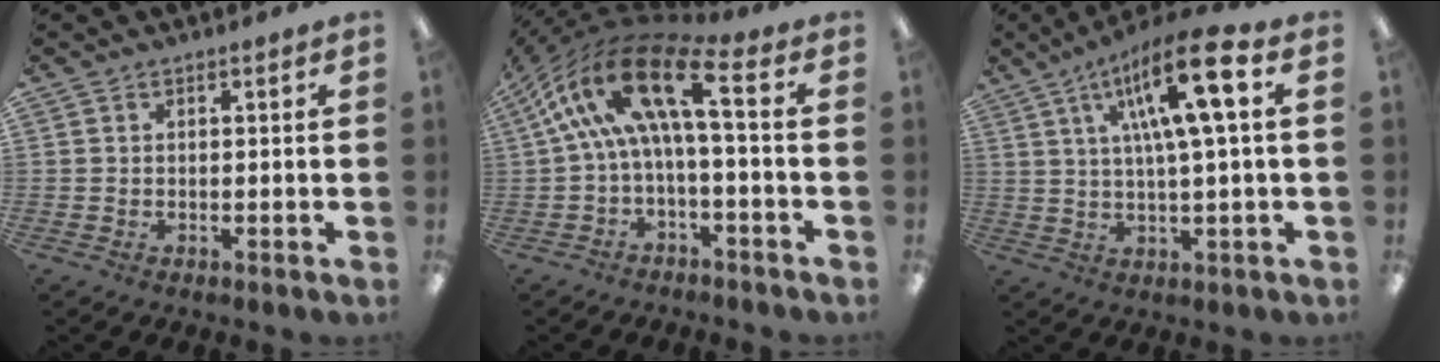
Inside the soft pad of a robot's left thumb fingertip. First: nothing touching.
{"total": 18.6, "force": [2.7, 7.2, 16.9], "torque": [-0.328, 0.002, 0.042]}
{"total": 15.6, "force": [6.2, 3.6, 13.8], "torque": [-0.232, -0.008, 0.095]}